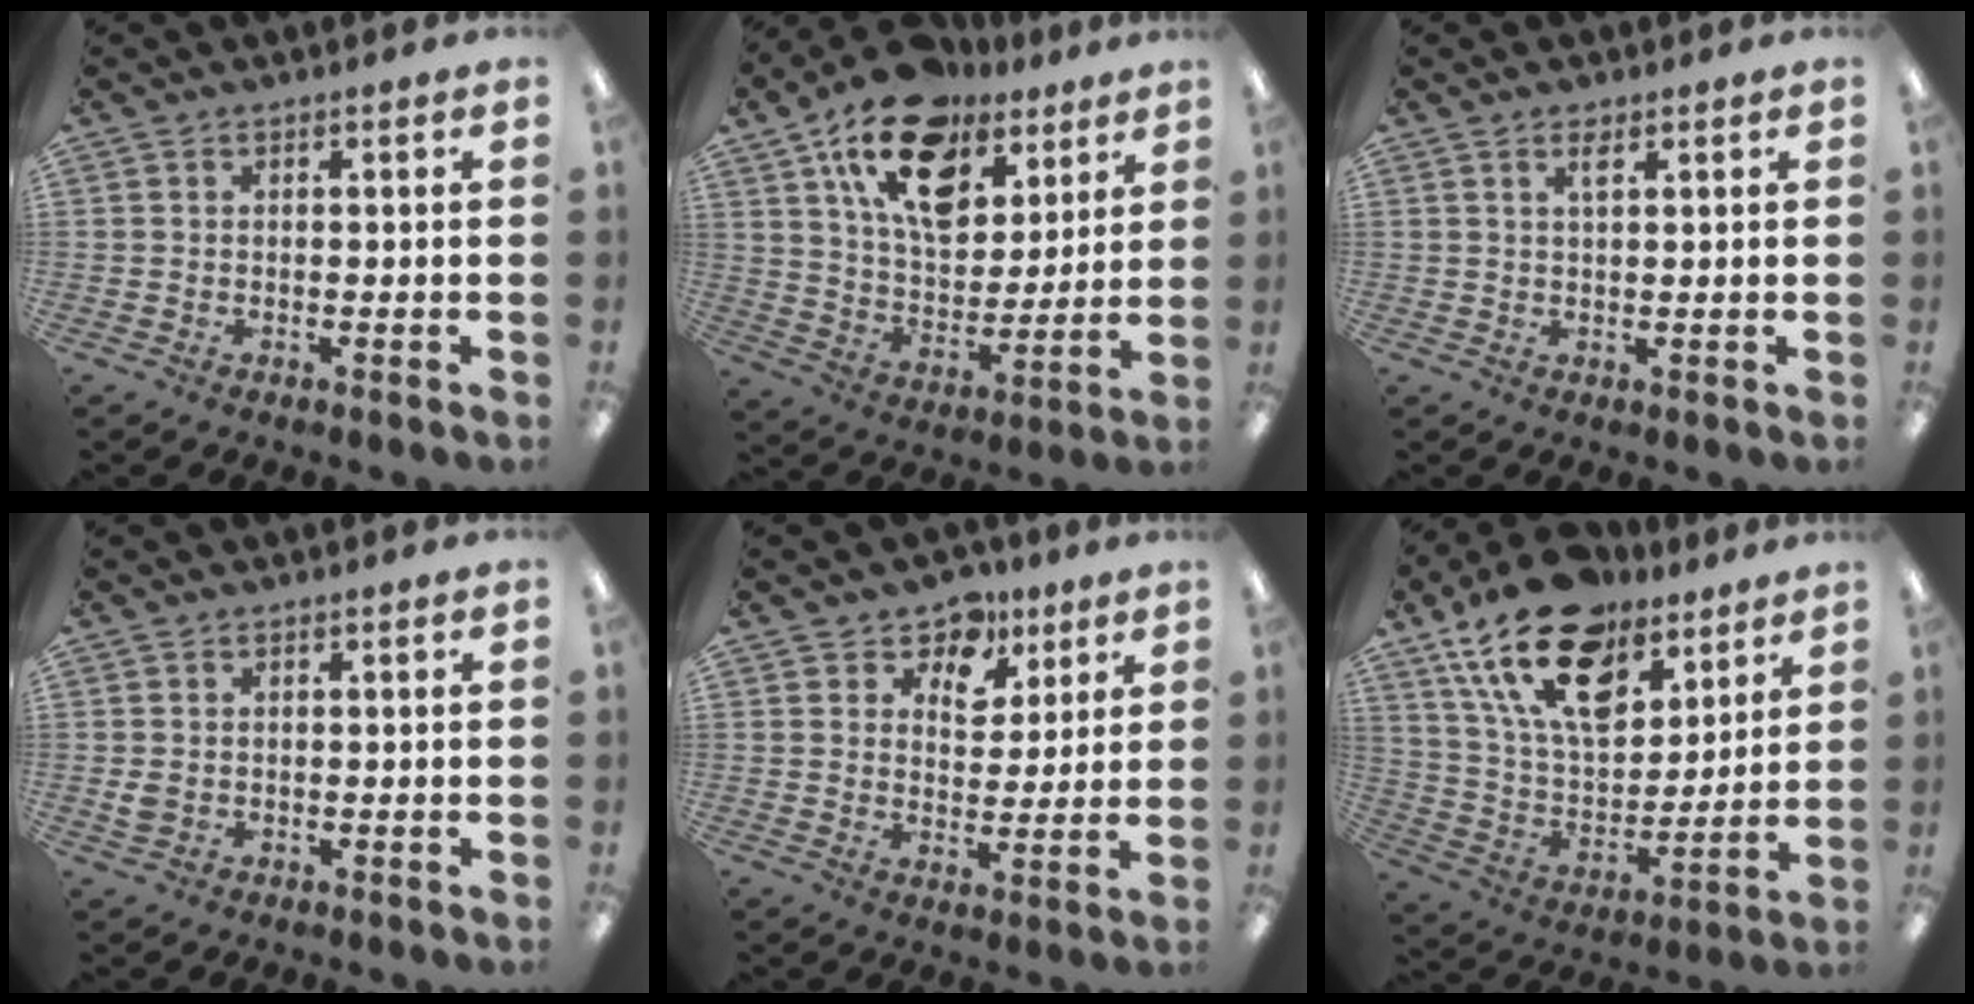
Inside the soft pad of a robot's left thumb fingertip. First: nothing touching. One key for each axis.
{"total": 19.2, "fx": 11.6, "fy": 11.2, "fz": 10.4, "tx": -0.181, "ty": -0.052, "tz": 0.208}
{"total": 2.2, "fx": 1.4, "fy": 0.8, "fz": 1.5, "tx": -0.027, "ty": 0.000, "tz": 0.023}
{"total": 2.2, "fx": 0.0, "fy": 1.8, "fz": 1.1, "tx": -0.014, "ty": 0.002, "tz": -0.002}
{"total": 9.0, "fx": 6.5, "fy": 6.0, "fz": 1.7, "tx": -0.032, "ty": -0.044, "tz": 0.119}
{"total": 21.8, "fx": 13.4, "fy": 12.0, "fz": 12.4, "tx": -0.226, "ty": -0.061, "tz": 0.243}